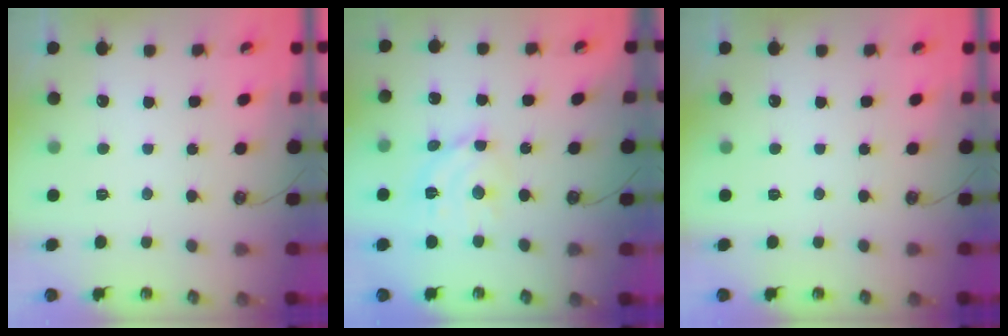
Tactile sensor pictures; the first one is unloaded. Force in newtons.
{"total": 11.5, "press": 11.5, "slide": 0.9}
{"total": 0.0}